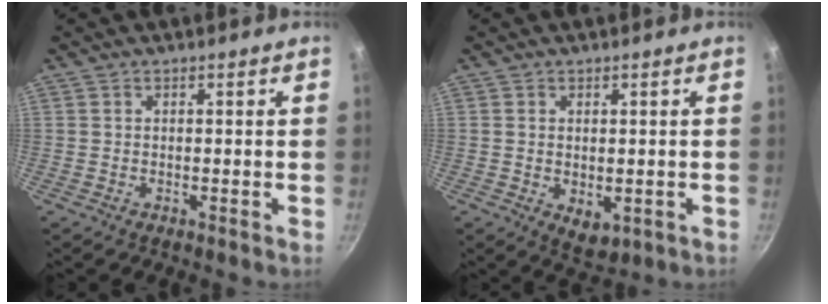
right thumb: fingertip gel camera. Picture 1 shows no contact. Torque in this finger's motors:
{"motor_torque": [-0.38, 0.32, -0.27, 0.24, 0.11]}